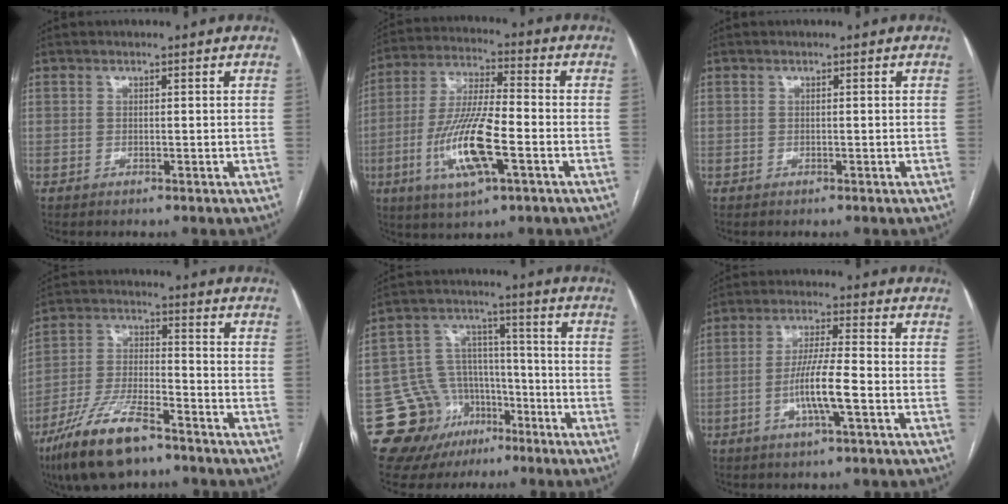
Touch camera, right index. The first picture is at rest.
{"total": 13.7, "force": [-4.3, 2.4, 12.8], "torque": [-0.260, -0.009, -0.077]}
{"total": 0.0}
{"total": 13.2, "force": [-8.9, 3.5, 9.1], "torque": [-0.184, -0.016, -0.162]}
{"total": 13.0, "force": [-6.8, 10.7, 2.8], "torque": [-0.041, 0.070, -0.096]}
{"total": 7.6, "force": [-2.4, 0.2, 7.3], "torque": [-0.139, 0.001, -0.047]}